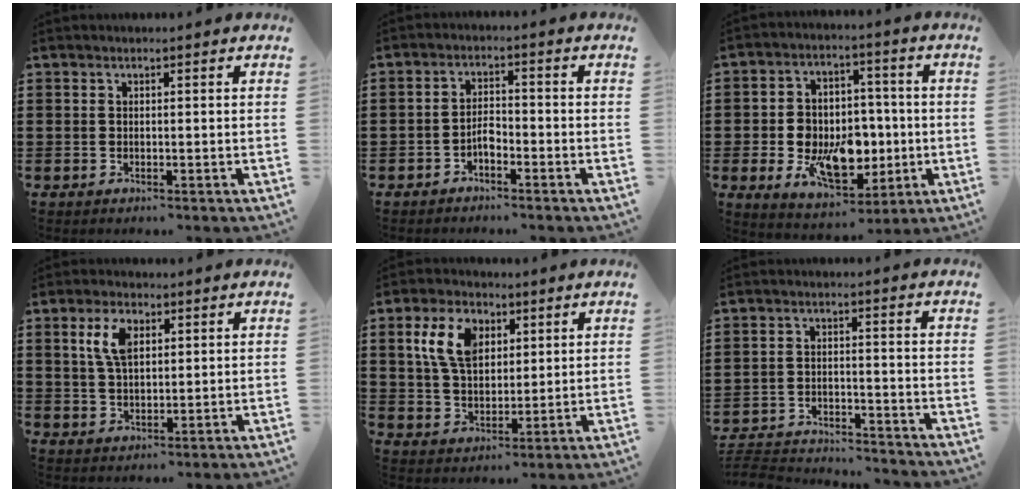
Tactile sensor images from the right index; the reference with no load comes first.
{"total": 2.7, "force": [-1.6, 1.1, 1.9], "torque": [-0.045, 0.004, -0.035]}
{"total": 11.2, "force": [-1.8, 8.0, 7.7], "torque": [-0.145, 0.007, -0.026]}
{"total": 5.8, "force": [2.2, 3.0, 4.5], "torque": [-0.100, 0.013, 0.038]}
{"total": 8.4, "force": [3.2, 5.4, 5.6], "torque": [-0.121, 0.017, 0.058]}
{"total": 4.1, "force": [-4.0, 0.2, 0.4], "torque": [-0.020, -0.002, -0.087]}